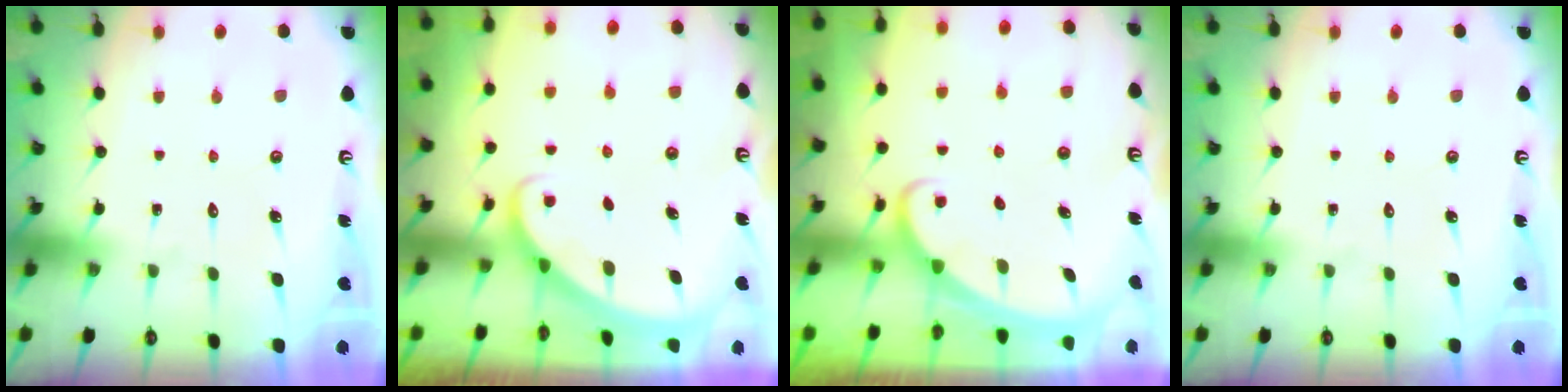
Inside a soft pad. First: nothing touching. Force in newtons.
{"total": 2.0, "press": 2.0, "slide": 0.1}
{"total": 1.7, "press": 1.7, "slide": 0.1}
{"total": 0.0}